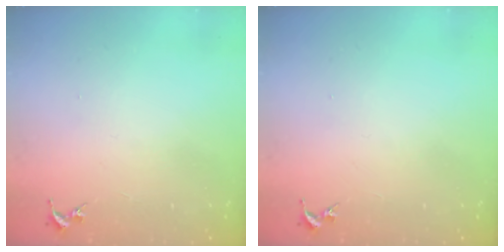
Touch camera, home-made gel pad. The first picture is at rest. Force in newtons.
{"total": 0.0}